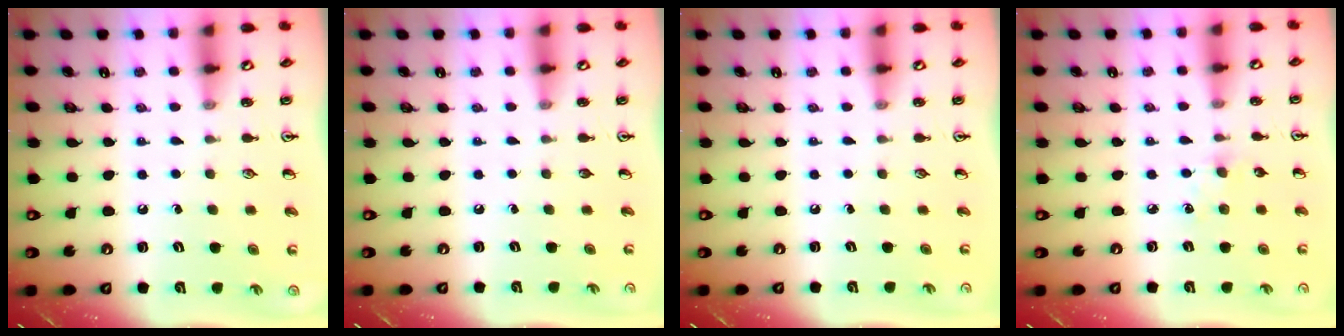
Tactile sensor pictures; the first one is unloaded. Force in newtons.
{"total": 0.0}
{"total": 0.0}
{"total": 4.1, "press": 4.0, "slide": 0.6}